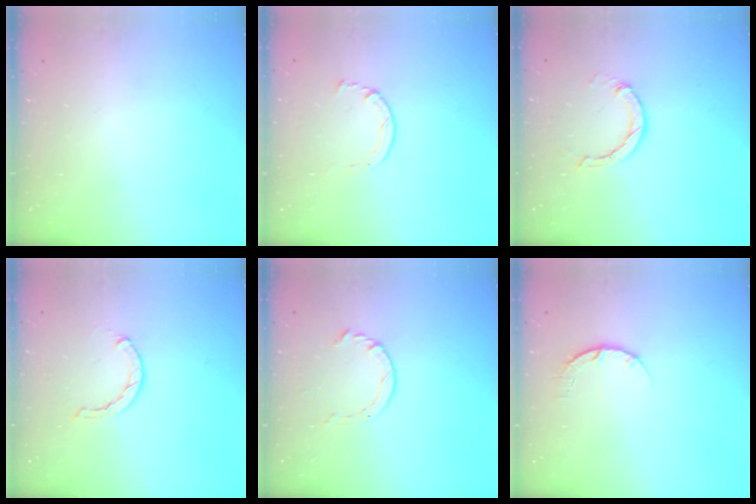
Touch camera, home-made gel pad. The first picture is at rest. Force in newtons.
{"total": 2.0, "press": 1.9, "slide": 0.3}
{"total": 4.4, "press": 4.3, "slide": 0.5}
{"total": 1.6, "press": 1.5, "slide": 0.4}
{"total": 3.4, "press": 3.4, "slide": 0.5}
{"total": 4.8, "press": 4.8, "slide": 0.6}